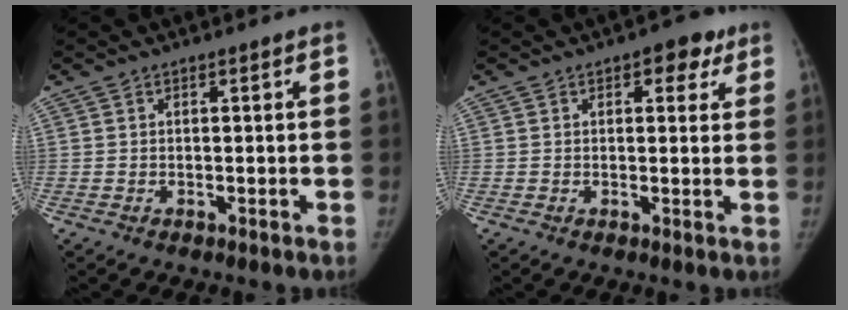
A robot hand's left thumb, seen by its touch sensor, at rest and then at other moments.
{"total": 4.9, "force": [2.4, 2.8, 3.1], "torque": [-0.005, -0.003, 0.021]}